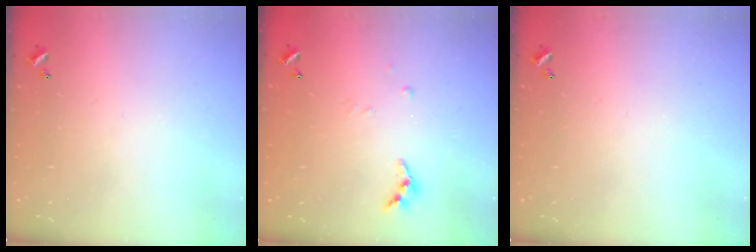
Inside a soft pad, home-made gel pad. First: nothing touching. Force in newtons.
{"total": 4.3, "press": 4.3, "slide": 0.4}
{"total": 0.0}